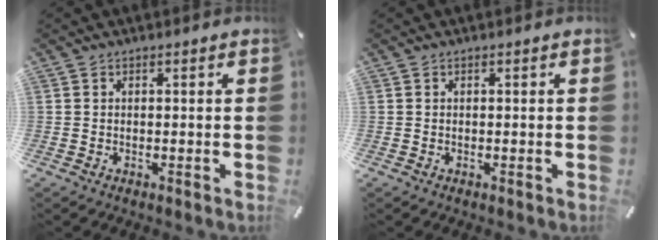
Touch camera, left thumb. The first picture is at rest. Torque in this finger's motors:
{"motor_torque": [-0.02, 0.01, -0.02, 0.00, 0.00]}